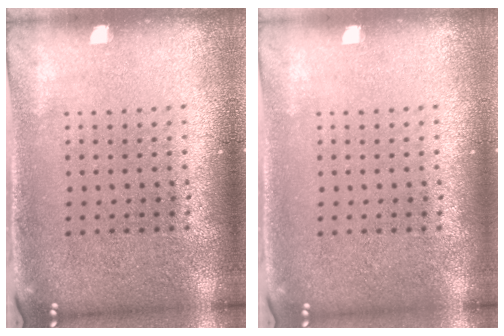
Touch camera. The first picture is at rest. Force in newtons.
{"total": 0.0}